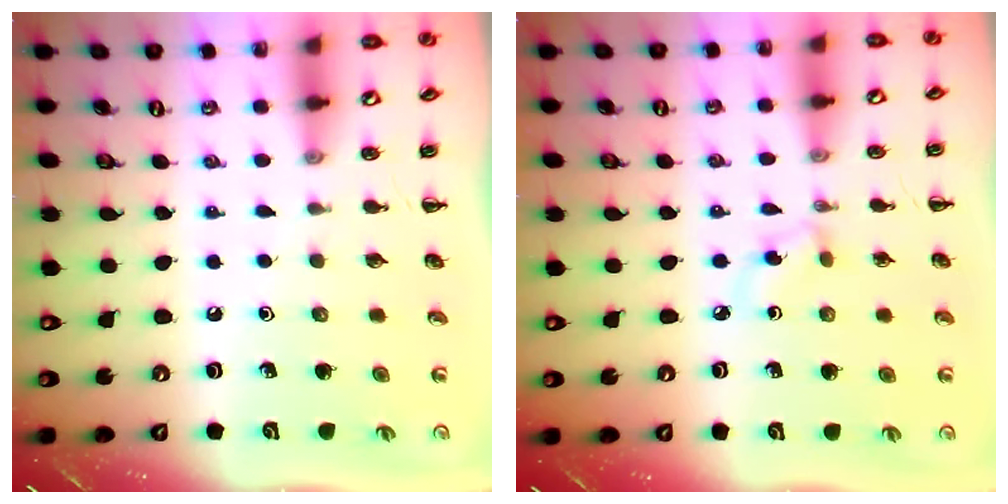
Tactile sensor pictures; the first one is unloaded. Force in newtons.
{"total": 2.9, "press": 2.7, "slide": 1.2}